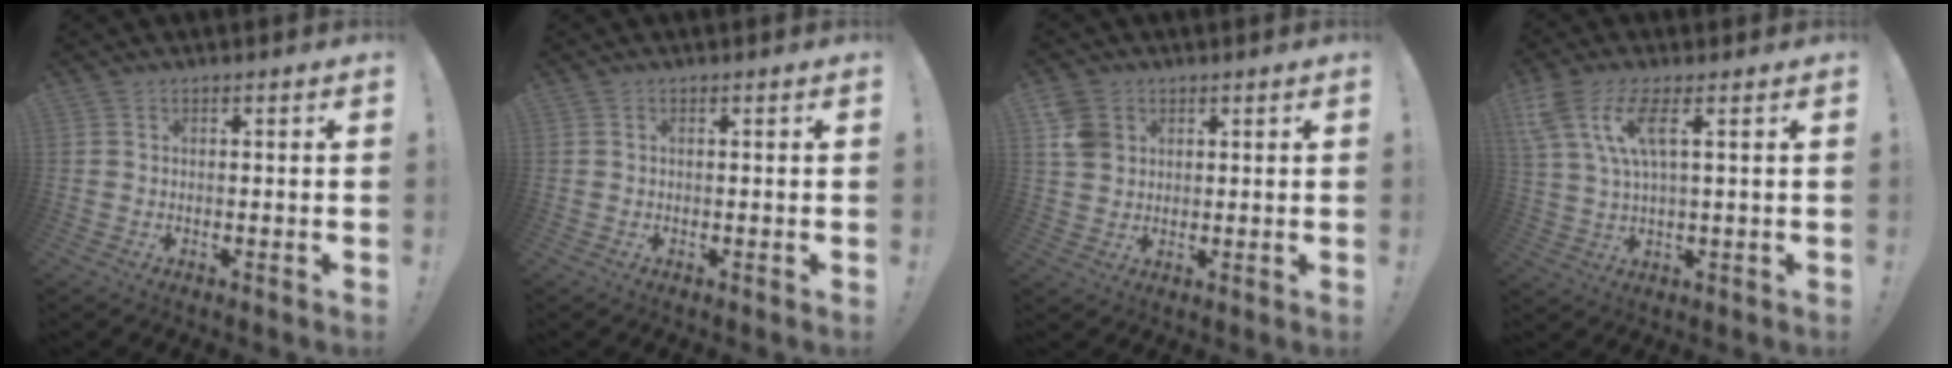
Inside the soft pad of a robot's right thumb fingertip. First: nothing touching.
{"total": 0.0}
{"total": 6.4, "force": [2.5, 5.2, 2.8], "torque": [-0.046, -0.002, 0.050]}
{"total": 10.0, "force": [3.9, 3.1, 8.7], "torque": [-0.171, -0.011, 0.070]}